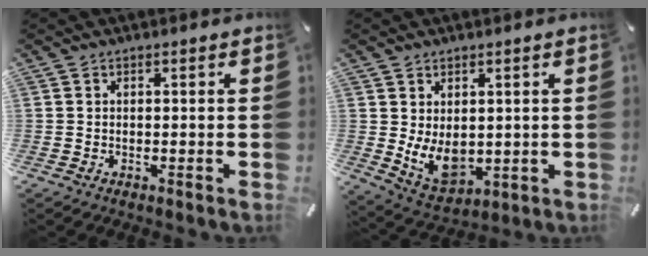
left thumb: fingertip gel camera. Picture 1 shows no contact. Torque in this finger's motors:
{"motor_torque": [1.53, 1.70, 0.55, -0.44, 0.27]}